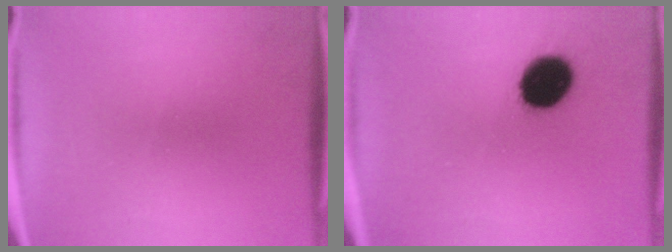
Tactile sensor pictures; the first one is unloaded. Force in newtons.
{"total": 13.5}